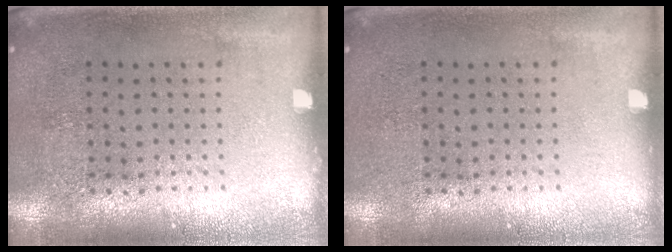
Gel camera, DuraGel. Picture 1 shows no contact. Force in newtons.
{"total": 0.0}